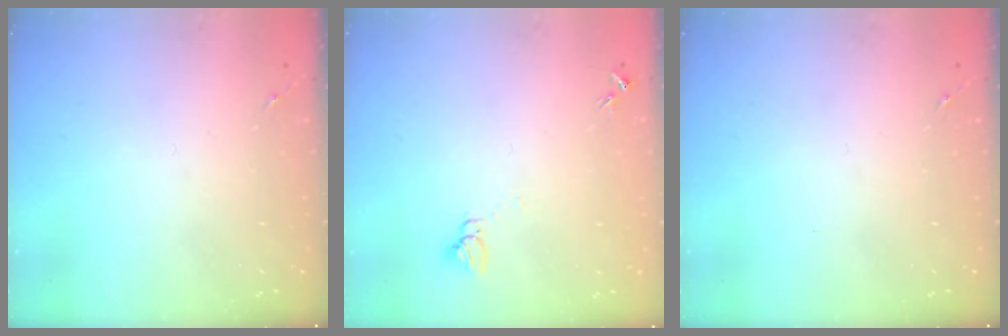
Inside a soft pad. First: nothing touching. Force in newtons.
{"total": 3.2, "press": 3.2, "slide": 0.2}
{"total": 0.0}